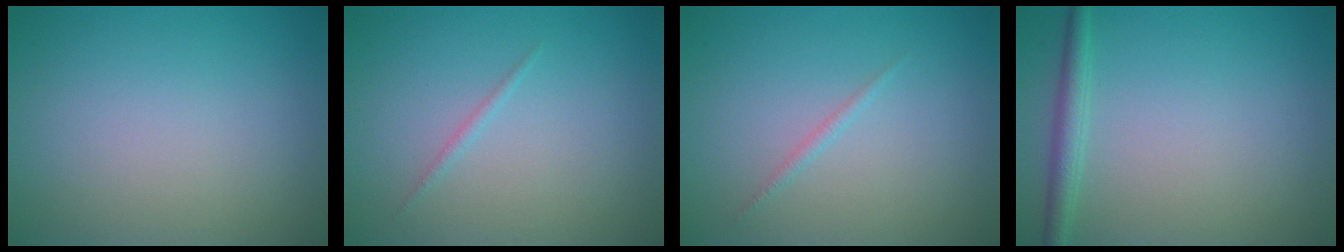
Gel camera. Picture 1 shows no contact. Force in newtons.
{"total": 0.6, "press": 0.6, "slide": 0.0}
{"total": 0.6, "press": 0.6, "slide": 0.1}
{"total": 2.0, "press": 2.0, "slide": 0.1}